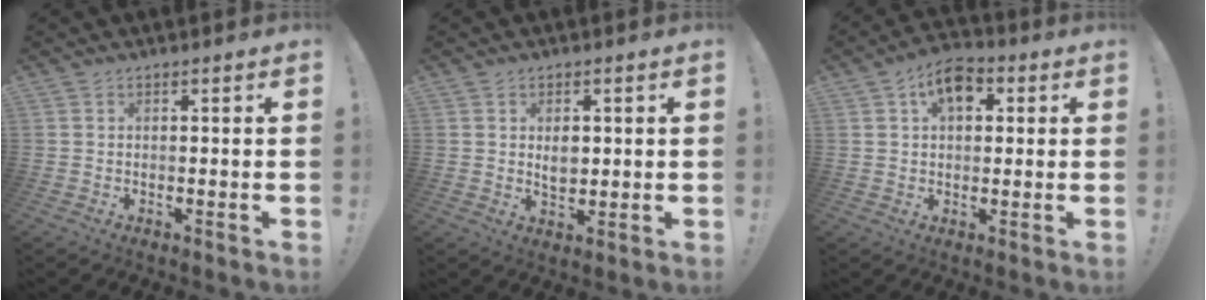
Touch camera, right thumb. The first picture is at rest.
{"total": 4.3, "force": [0.7, 3.2, 2.8], "torque": [-0.037, -0.001, 0.010]}
{"total": 8.6, "force": [3.6, 5.5, 5.7], "torque": [-0.077, -0.003, 0.062]}